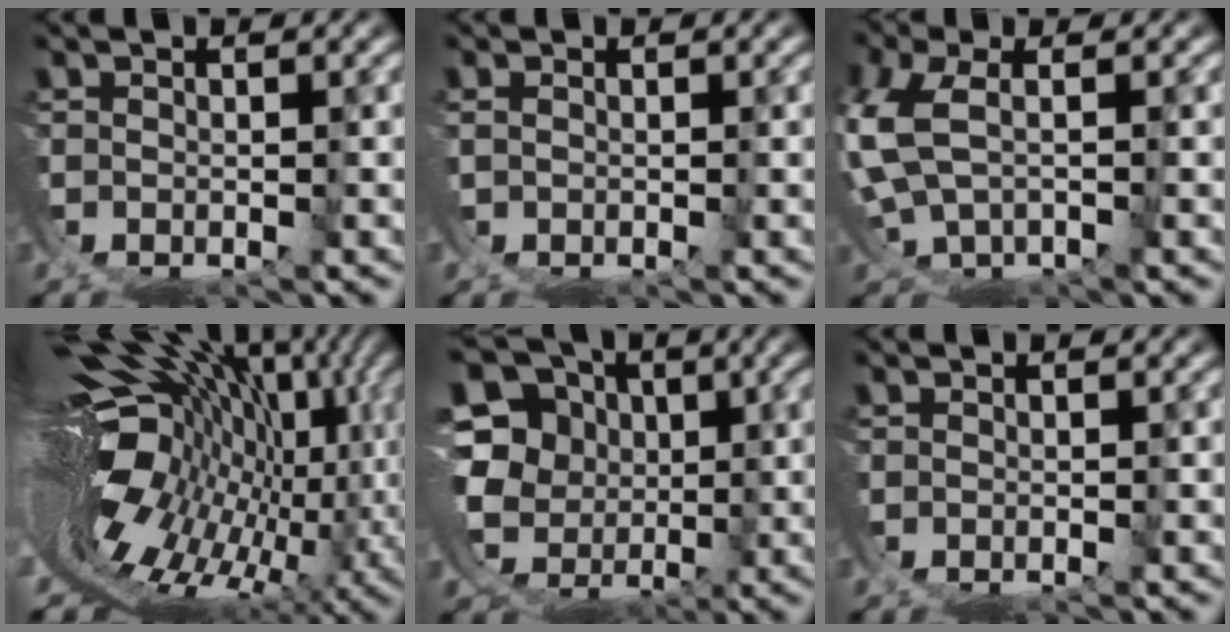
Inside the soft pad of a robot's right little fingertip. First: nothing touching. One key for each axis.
{"total": 0.8, "fx": 0.4, "fy": -0.7, "fz": 0.0, "tx": 0.005, "ty": 0.002, "tz": 0.012}
{"total": 3.3, "fx": 0.4, "fy": 1.3, "fz": 3.0, "tx": -0.087, "ty": -0.009, "tz": 0.023}
{"total": 22.4, "fx": 0.2, "fy": 14.6, "fz": 17.0, "tx": -0.258, "ty": -0.039, "tz": 0.015}
{"total": 17.1, "fx": 1.8, "fy": 14.0, "fz": 9.5, "tx": -0.195, "ty": -0.037, "tz": 0.029}
{"total": 0.0}